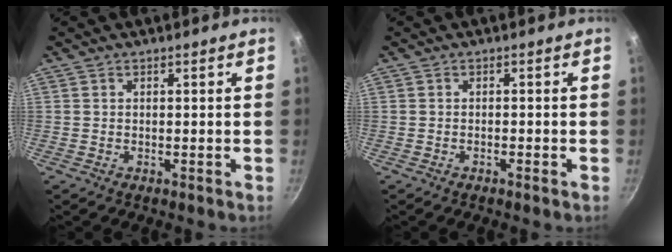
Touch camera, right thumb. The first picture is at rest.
{"total": 0.8, "force": [-0.5, 0.1, 0.6], "torque": [-0.018, 0.005, -0.010]}